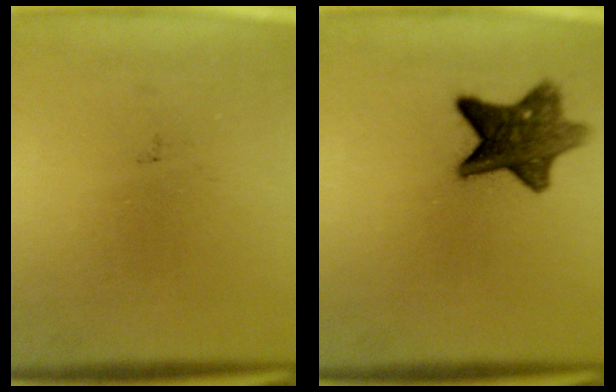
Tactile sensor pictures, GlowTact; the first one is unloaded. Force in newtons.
{"total": 9.1}